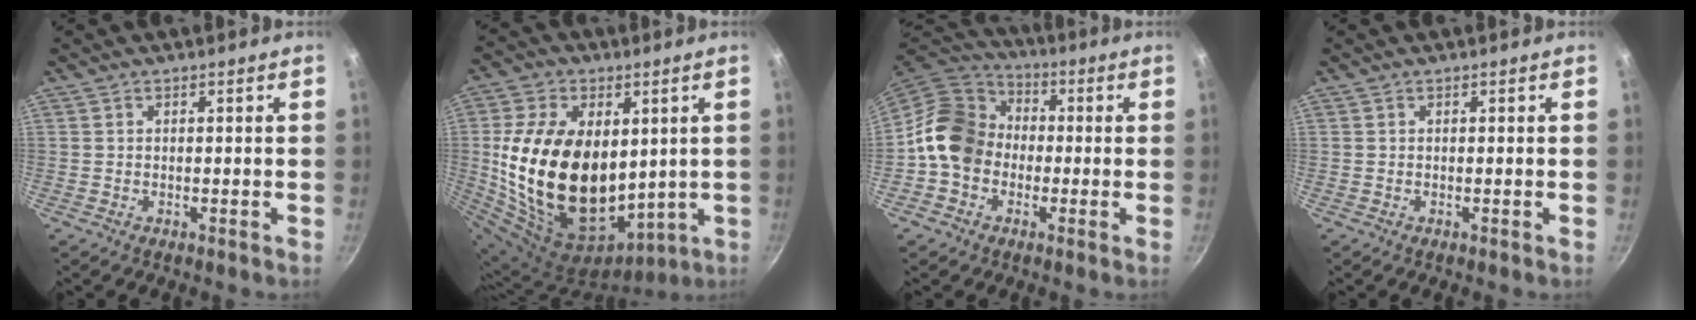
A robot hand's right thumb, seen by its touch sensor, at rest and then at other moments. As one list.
[{"total": 26.1, "force": [2.9, 16.8, 19.7], "torque": [-0.347, -0.021, 0.069]}, {"total": 13.1, "force": [-1.1, 11.1, 7.0], "torque": [-0.087, 0.032, -0.040]}, {"total": 0.0}]